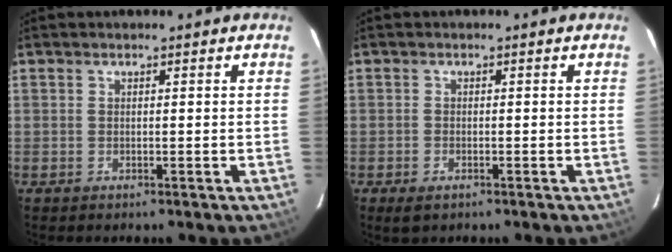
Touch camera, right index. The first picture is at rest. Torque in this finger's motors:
{"motor_torque": [0.26, -0.09, 0.01, 0.00]}